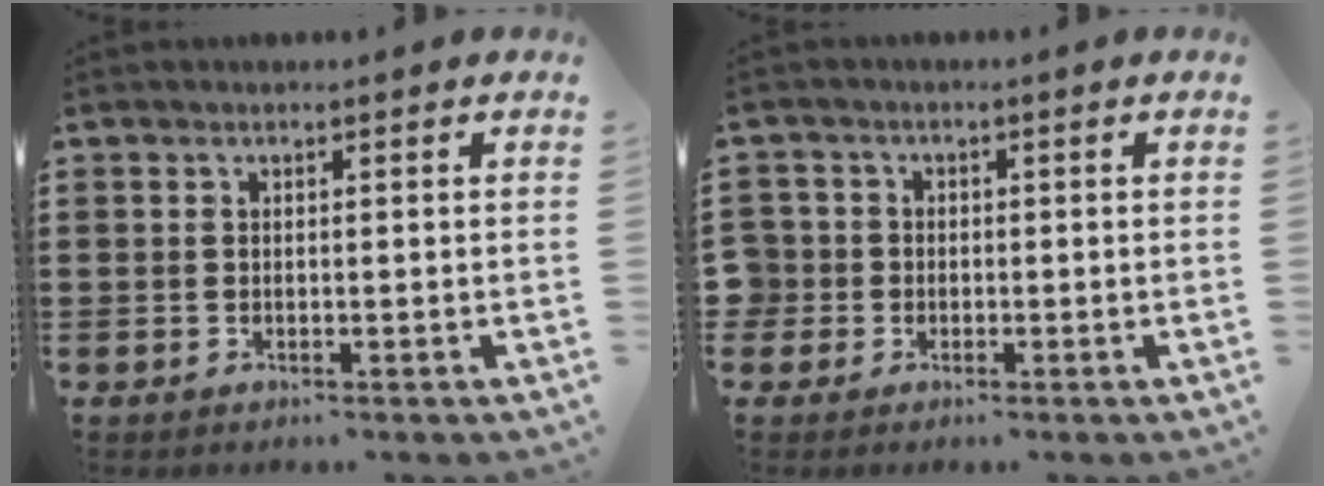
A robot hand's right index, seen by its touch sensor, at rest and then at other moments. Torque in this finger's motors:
{"motor_torque": [0.01, 0.01, -0.01, 0.00]}